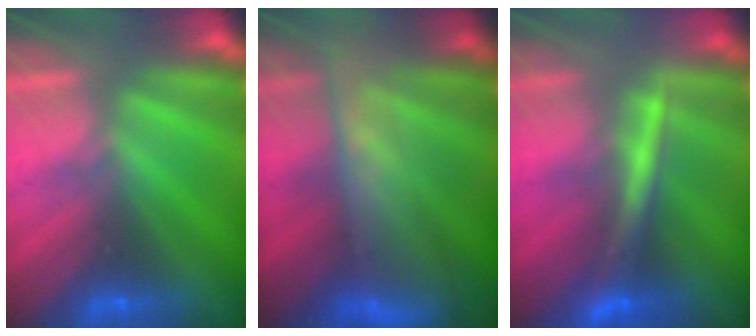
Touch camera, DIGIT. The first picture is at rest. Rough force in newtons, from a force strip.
{"total": 6.6}
{"total": 2.4}